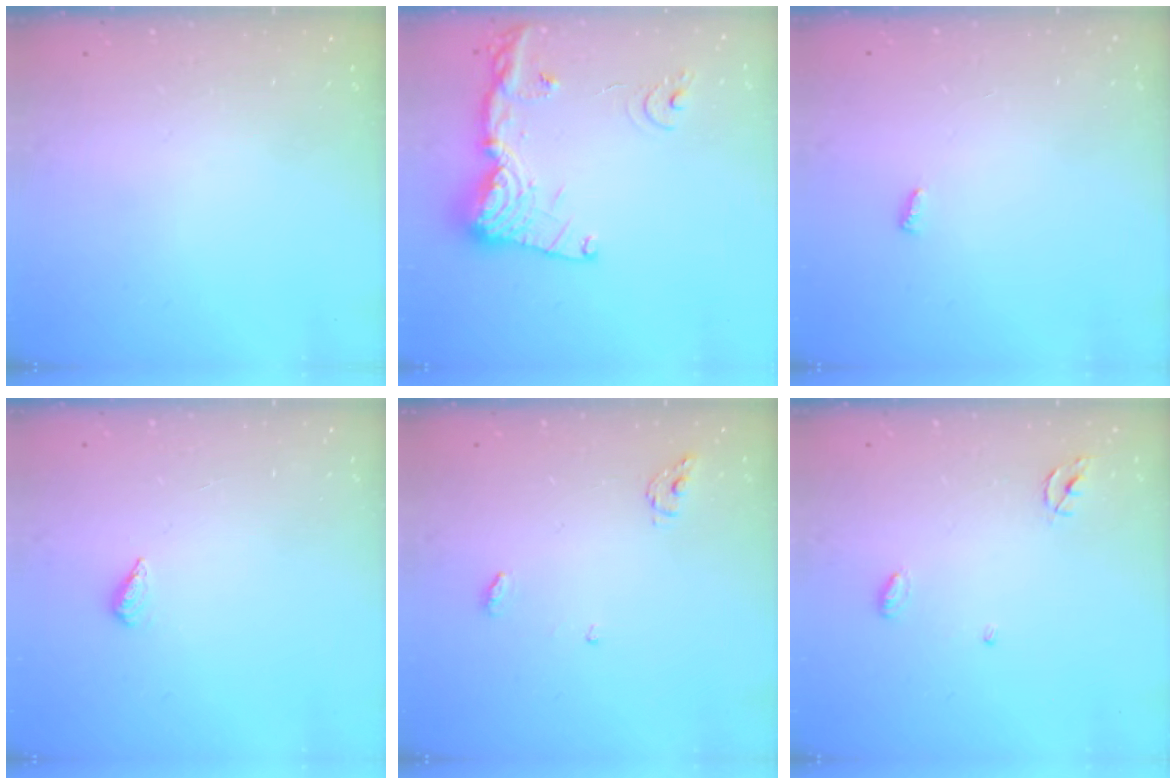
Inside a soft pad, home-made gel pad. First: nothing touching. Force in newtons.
{"total": 16.7, "press": 16.6, "slide": 1.9}
{"total": 2.8, "press": 2.8, "slide": 0.4}
{"total": 2.3, "press": 2.2, "slide": 0.8}
{"total": 4.4, "press": 4.4, "slide": 0.3}
{"total": 3.9, "press": 3.9, "slide": 0.2}